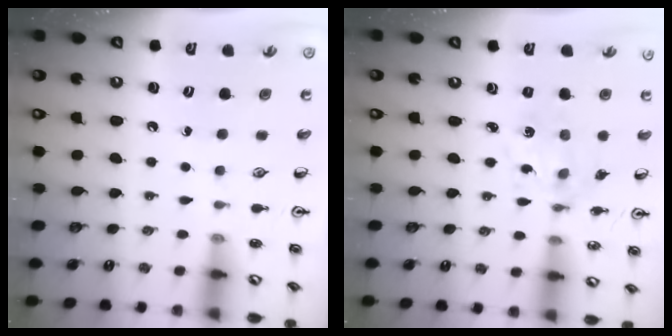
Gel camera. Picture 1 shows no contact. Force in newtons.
{"total": 3.2, "press": 3.1, "slide": 0.8}